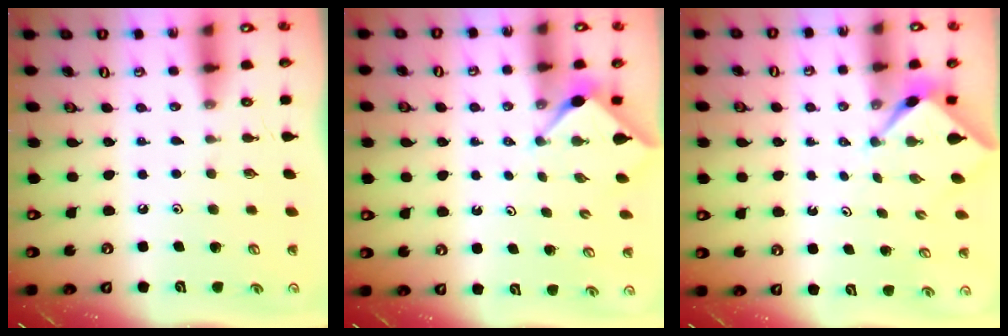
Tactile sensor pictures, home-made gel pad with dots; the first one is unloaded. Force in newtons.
{"total": 2.8, "press": 2.8, "slide": 0.4}
{"total": 2.3, "press": 2.3, "slide": 0.2}